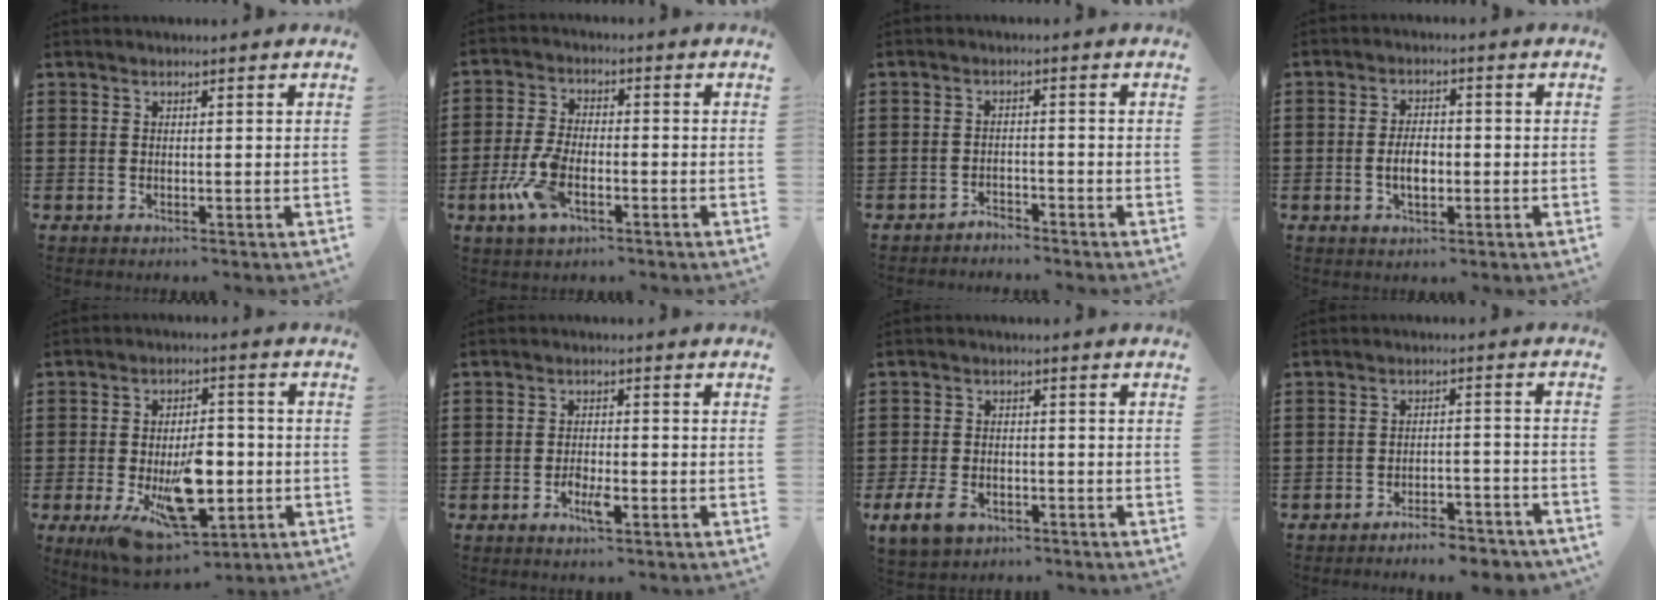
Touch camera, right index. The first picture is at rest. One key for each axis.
{"total": 7.0, "fx": -2.8, "fy": 3.2, "fz": 5.6, "tx": -0.142, "ty": -0.009, "tz": -0.058}
{"total": 2.2, "fx": -2.2, "fy": 0.2, "fz": -0.3, "tx": -0.003, "ty": 0.004, "tz": -0.049}
{"total": 4.2, "fx": -0.7, "fy": 2.1, "fz": 3.5, "tx": -0.065, "ty": 0.000, "tz": -0.017}
{"total": 13.5, "fx": -3.8, "fy": 6.8, "fz": 11.0, "tx": -0.187, "ty": -0.002, "tz": -0.056}
{"total": 3.1, "fx": -1.6, "fy": 1.1, "fz": 2.5, "tx": -0.049, "ty": 0.001, "tz": -0.030}
{"total": 4.3, "fx": -2.7, "fy": 2.5, "fz": 2.3, "tx": -0.067, "ty": 0.002, "tz": -0.058}
{"total": 4.5, "fx": -4.3, "fy": 0.2, "fz": 1.0, "tx": -0.019, "ty": 0.003, "tz": -0.087}